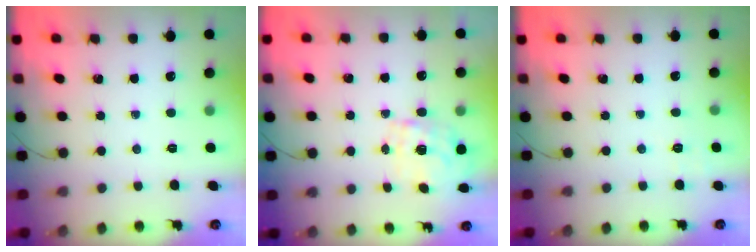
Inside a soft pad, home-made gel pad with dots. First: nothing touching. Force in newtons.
{"total": 2.1, "press": 0.6, "slide": 2.0}
{"total": 1.6, "press": 0.1, "slide": 1.6}